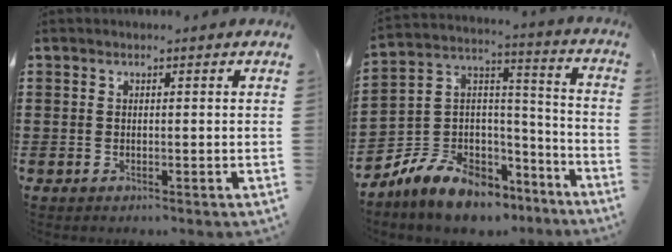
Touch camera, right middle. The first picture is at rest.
{"total": 8.7, "force": [-6.7, 4.9, 2.5], "torque": [-0.078, 0.004, -0.133]}